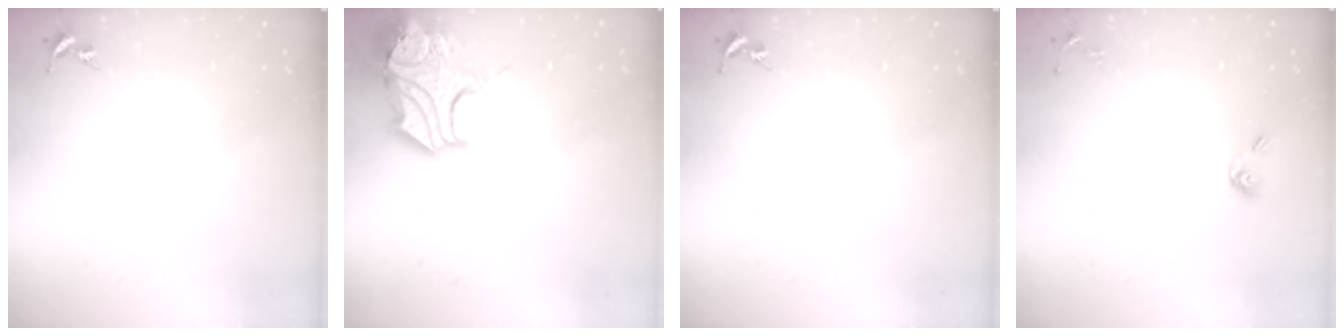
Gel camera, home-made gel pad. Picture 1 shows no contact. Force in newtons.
{"total": 16.1, "press": 15.9, "slide": 2.4}
{"total": 0.0}
{"total": 5.5, "press": 5.0, "slide": 2.2}